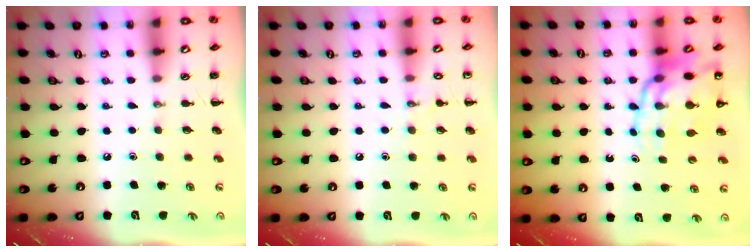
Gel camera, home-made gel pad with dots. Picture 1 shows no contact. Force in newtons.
{"total": 6.6, "press": 6.3, "slide": 2.0}
{"total": 15.5, "press": 14.9, "slide": 4.0}